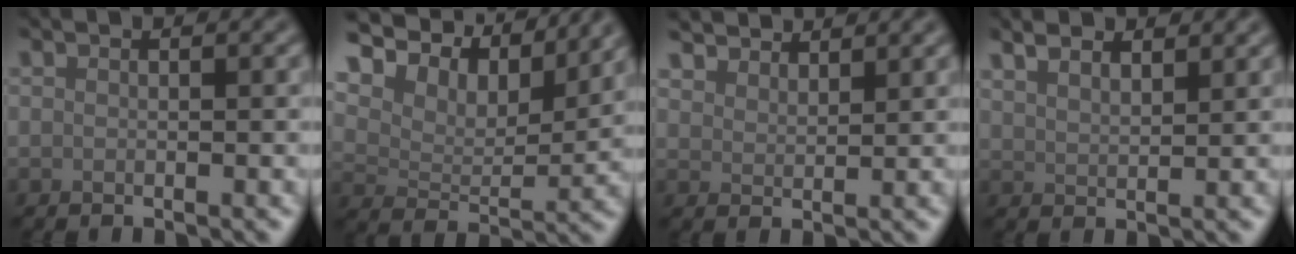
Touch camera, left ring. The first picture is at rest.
{"total": 9.8, "force": [7.4, 4.2, 4.8], "torque": [-0.108, 0.013, 0.109]}
{"total": 4.1, "force": [3.9, 1.0, 0.8], "torque": [-0.023, 0.004, 0.071]}
{"total": 3.8, "force": [3.1, 1.4, 1.9], "torque": [-0.030, 0.011, 0.040]}